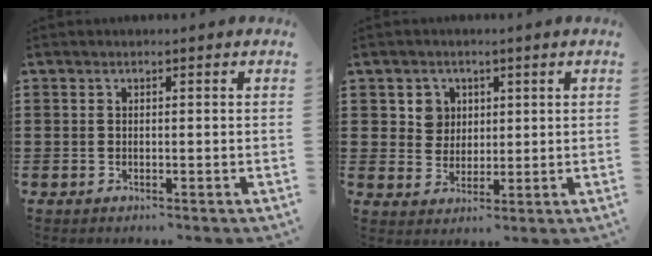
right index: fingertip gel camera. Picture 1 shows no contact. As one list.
[{"total": 4.0, "force": [1.5, 3.6, 0.8], "torque": [-0.026, 0.009, 0.027]}]